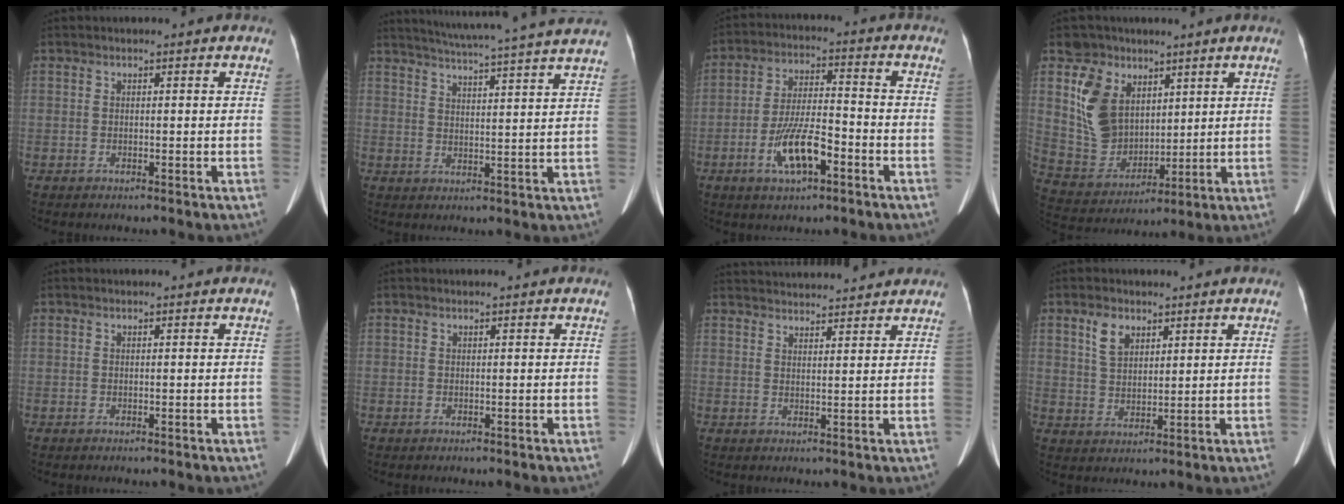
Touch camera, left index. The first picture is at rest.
{"total": 18.1, "force": [16.3, -1.9, 7.7], "torque": [-0.132, -0.035, 0.209]}
{"total": 9.0, "force": [-4.4, 2.3, 7.5], "torque": [-0.147, -0.005, -0.075]}
{"total": 12.3, "force": [5.1, 9.3, 6.2], "torque": [-0.150, 0.021, 0.115]}
{"total": 0.0}
{"total": 0.7, "force": [0.7, 0.0, 0.3], "torque": [-0.009, 0.003, 0.009]}
{"total": 12.9, "force": [12.4, 1.2, 3.5], "torque": [-0.056, 0.025, 0.175]}
{"total": 3.9, "force": [2.3, 2.3, 2.2], "torque": [-0.046, 0.002, 0.056]}